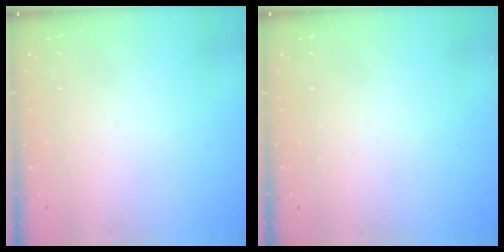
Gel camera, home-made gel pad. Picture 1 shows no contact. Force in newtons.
{"total": 0.0}